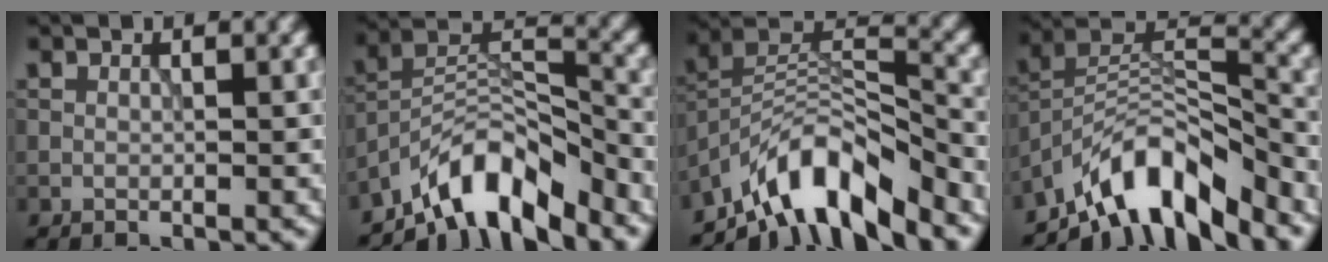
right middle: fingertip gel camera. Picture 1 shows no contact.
{"total": 8.0, "force": [-6.3, 2.7, 4.2], "torque": [-0.057, 0.003, -0.126]}
{"total": 8.6, "force": [-6.3, 2.8, 5.0], "torque": [-0.070, 0.002, -0.124]}
{"total": 8.7, "force": [-6.5, 3.0, 5.0], "torque": [-0.070, 0.003, -0.126]}